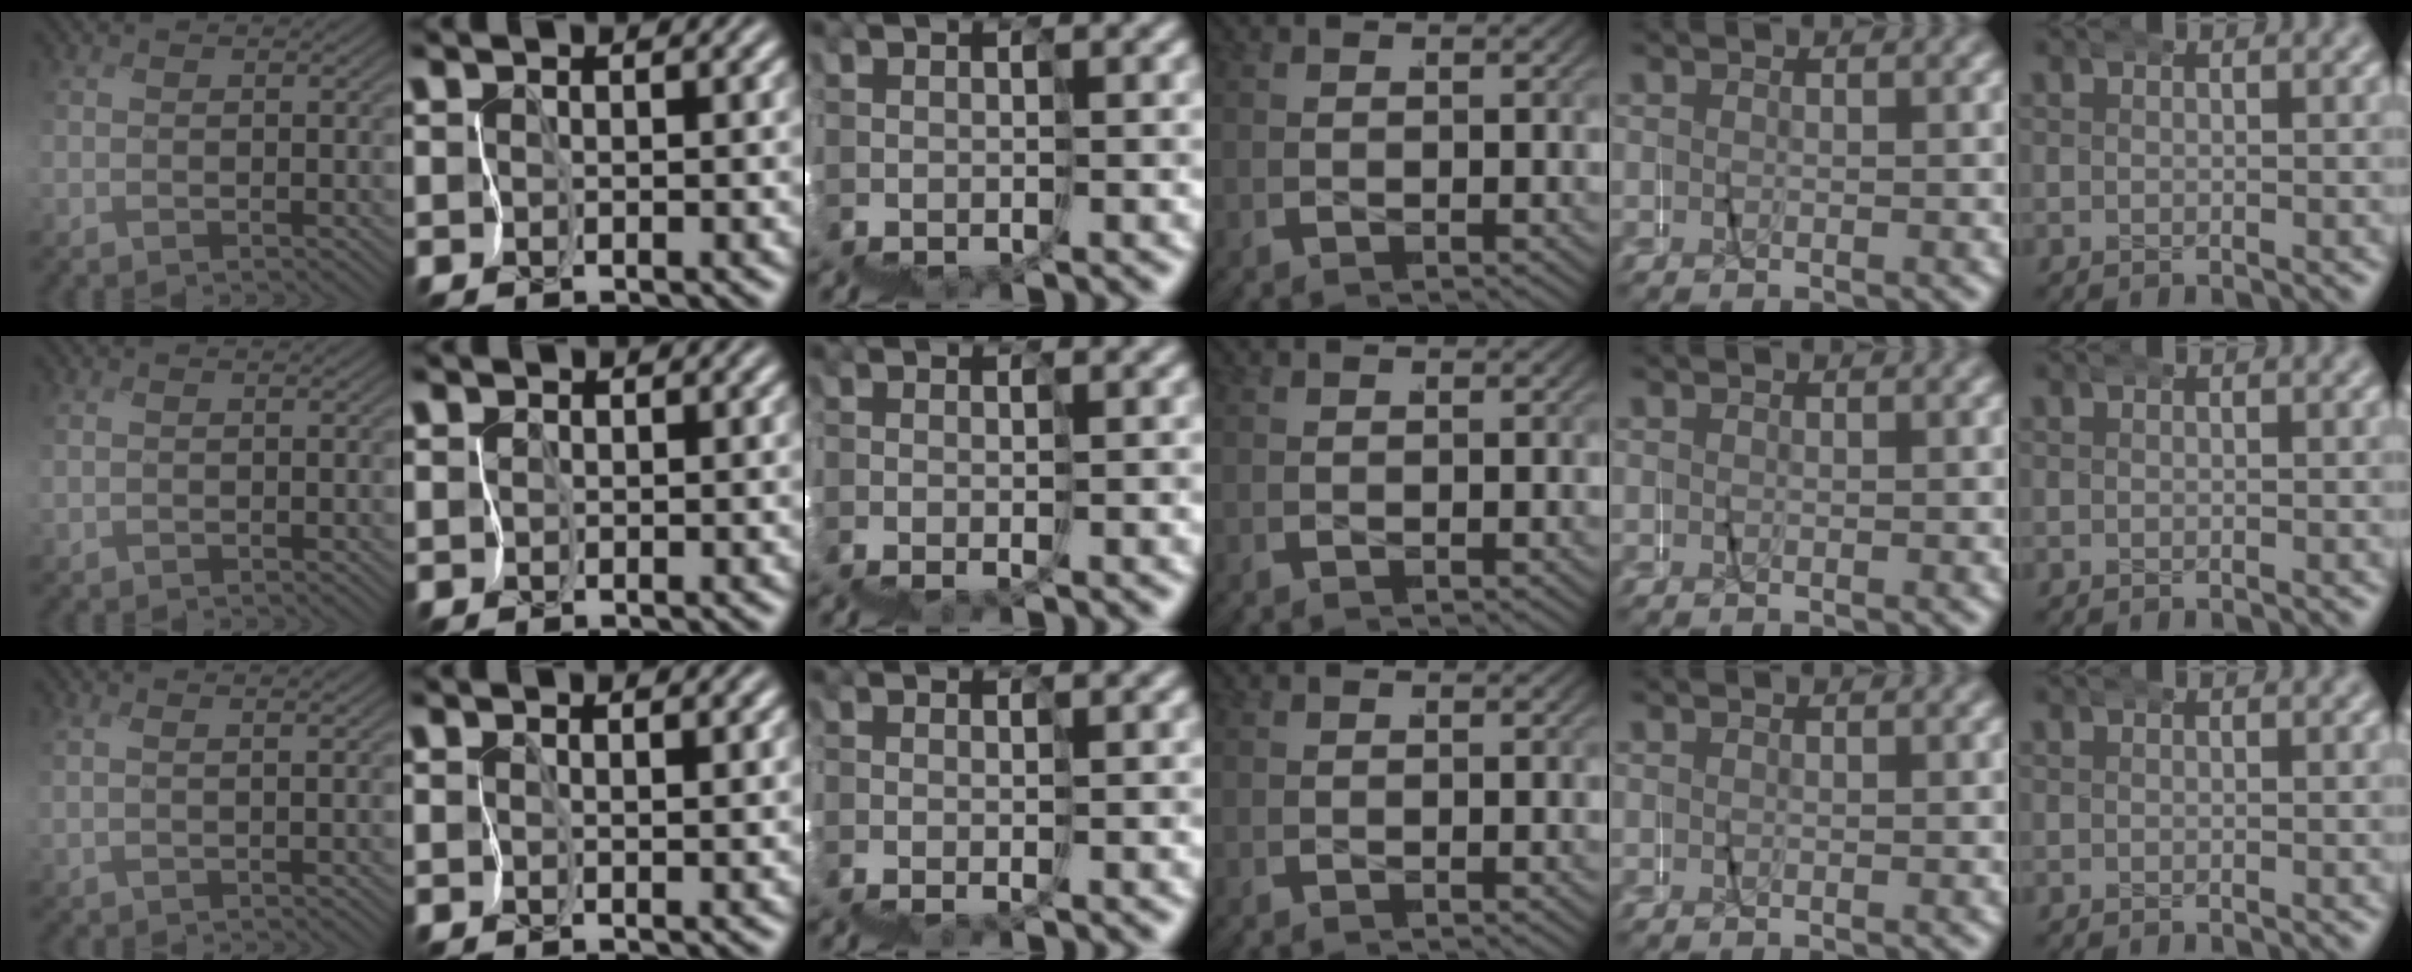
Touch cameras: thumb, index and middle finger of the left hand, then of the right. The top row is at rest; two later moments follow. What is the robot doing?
{"motion": "wrap", "object": "netting"}